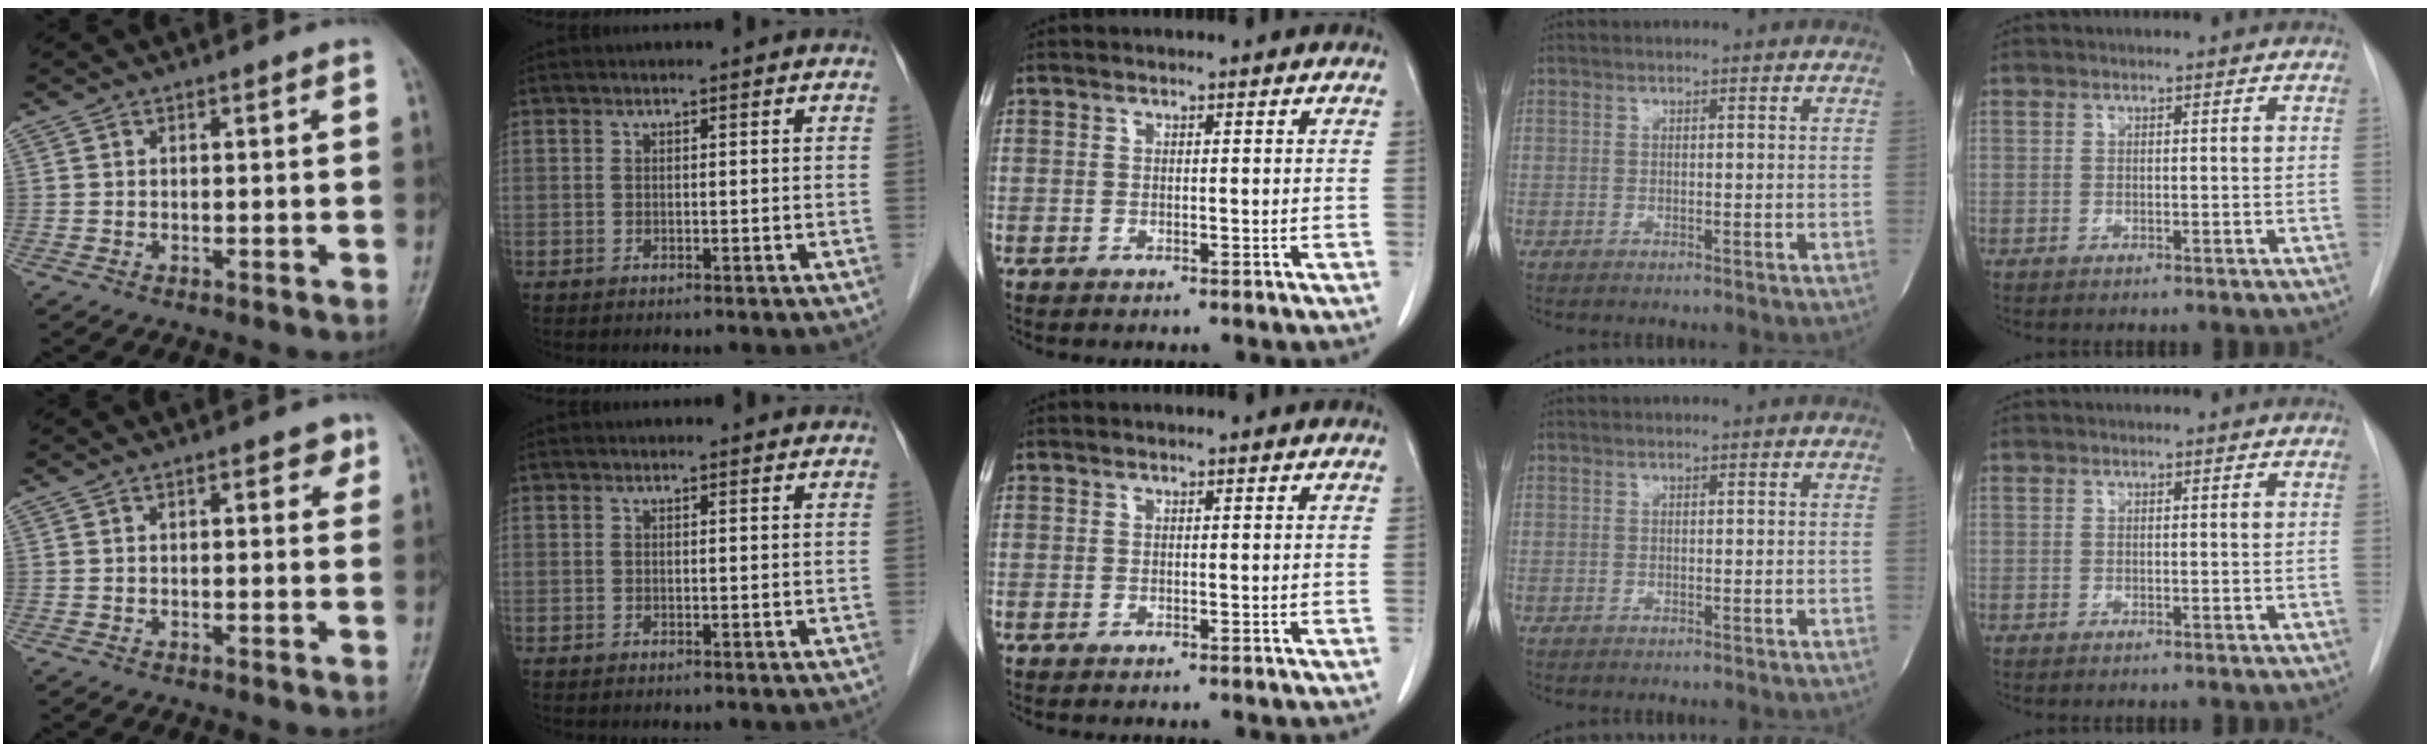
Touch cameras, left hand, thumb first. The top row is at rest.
{"thumb": {"total": 2.8, "force": [1.3, 1.5, 2.0], "torque": [-0.012, -0.001, 0.012]}, "index": {"total": 1.2, "force": [1.2, 0.3, 0.0], "torque": [-0.012, 0.002, 0.009]}}